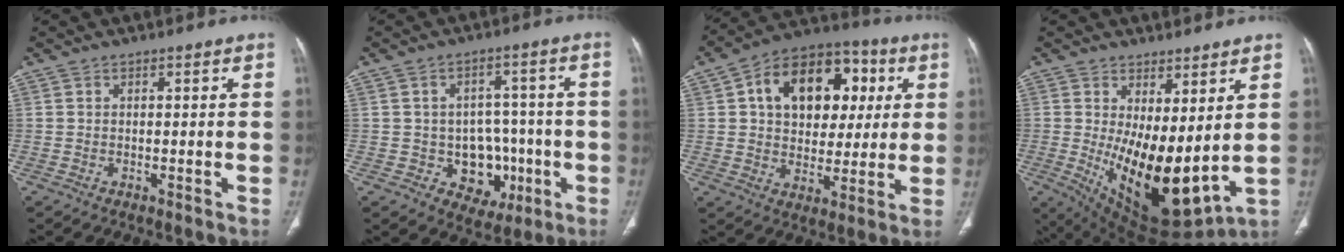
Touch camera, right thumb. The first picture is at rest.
{"total": 10.2, "force": [-2.3, 8.5, 5.2], "torque": [-0.019, 0.027, -0.015]}
{"total": 19.3, "force": [4.9, 13.5, 12.9], "torque": [-0.158, 0.013, 0.076]}
{"total": 16.8, "force": [1.1, 7.4, 15.1], "torque": [-0.237, -0.046, 0.048]}